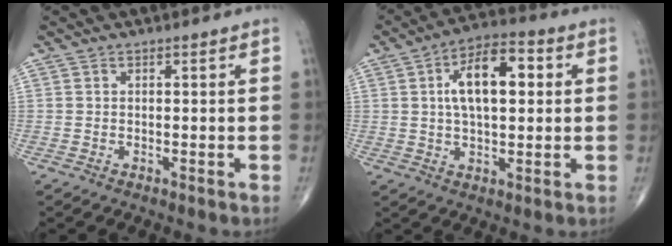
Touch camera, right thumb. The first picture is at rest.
{"total": 12.4, "force": [2.5, 6.1, 10.6], "torque": [-0.164, 0.015, 0.035]}